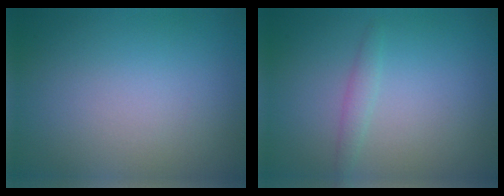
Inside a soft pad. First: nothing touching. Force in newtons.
{"total": 1.2, "press": 1.2, "slide": 0.0}